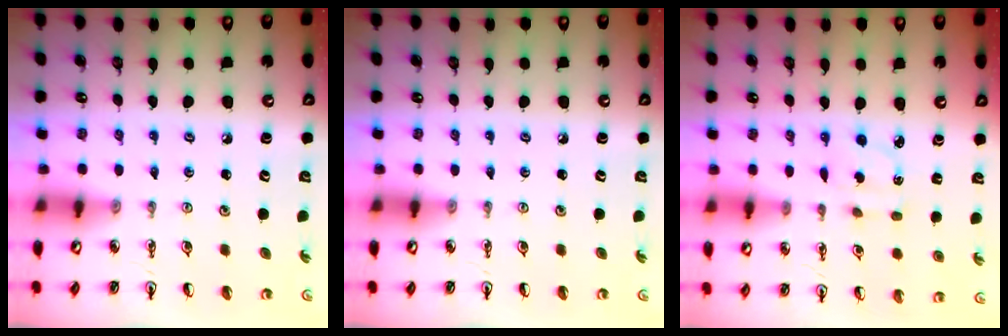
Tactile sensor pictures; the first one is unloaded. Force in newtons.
{"total": 0.0}
{"total": 2.5, "press": 2.4, "slide": 0.5}